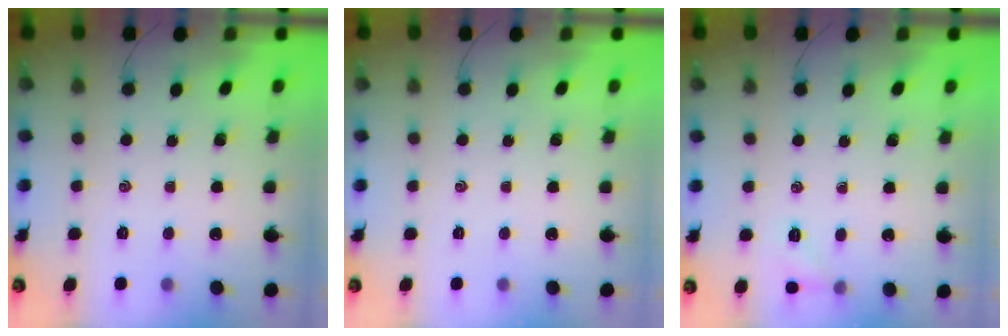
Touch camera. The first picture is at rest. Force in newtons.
{"total": 0.0}
{"total": 5.2, "press": 5.0, "slide": 1.5}